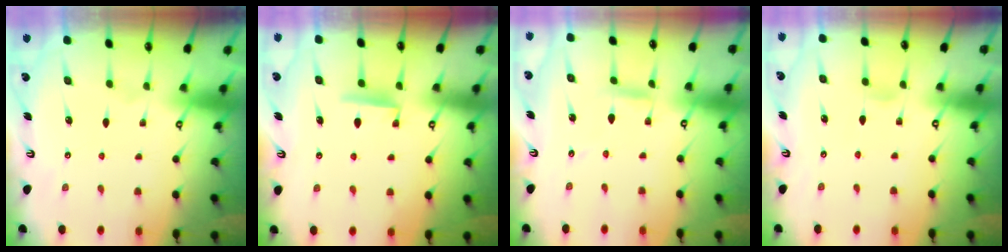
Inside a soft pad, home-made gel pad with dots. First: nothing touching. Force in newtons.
{"total": 4.7, "press": 4.7, "slide": 0.7}
{"total": 2.9, "press": 2.9, "slide": 0.1}
{"total": 2.5, "press": 2.5, "slide": 0.2}